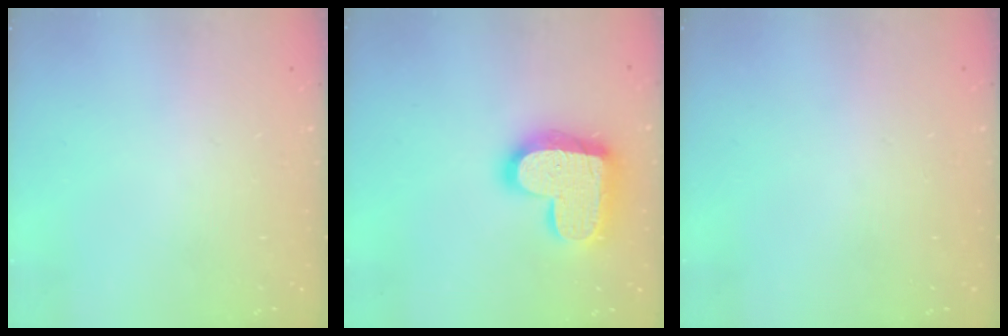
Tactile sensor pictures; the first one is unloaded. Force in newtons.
{"total": 19.2, "press": 19.2, "slide": 1.3}
{"total": 0.5, "press": 0.5, "slide": 0.1}